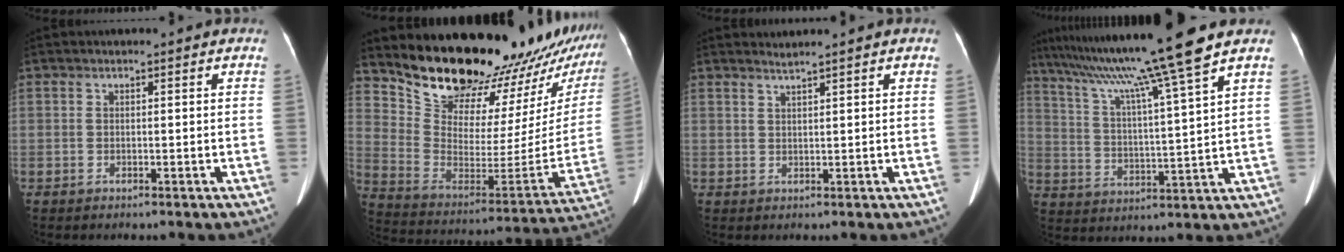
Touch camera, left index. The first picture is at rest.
{"total": 27.9, "force": [25.8, 5.5, 9.0], "torque": [-0.152, -0.126, 0.352]}
{"total": 1.2, "force": [1.0, -0.5, 0.3], "torque": [-0.016, -0.001, 0.026]}
{"total": 16.5, "force": [13.0, -3.6, 9.4], "torque": [-0.163, -0.015, 0.209]}